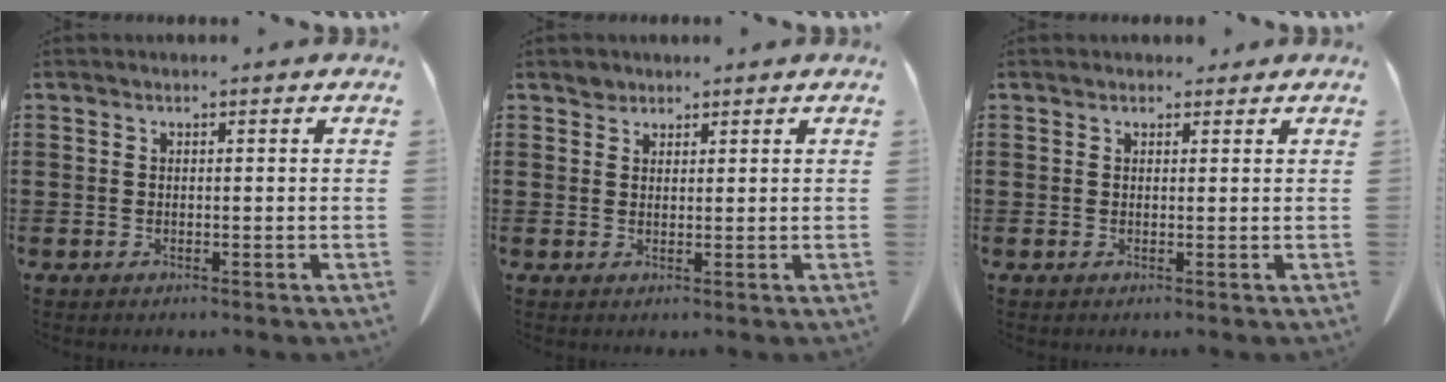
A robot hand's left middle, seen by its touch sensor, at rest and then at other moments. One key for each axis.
{"total": 1.6, "fx": 1.4, "fy": 0.8, "fz": 0.1, "tx": 0.001, "ty": -0.004, "tz": 0.026}
{"total": 1.1, "fx": 0.9, "fy": 0.6, "fz": 0.3, "tx": 0.000, "ty": -0.001, "tz": 0.015}